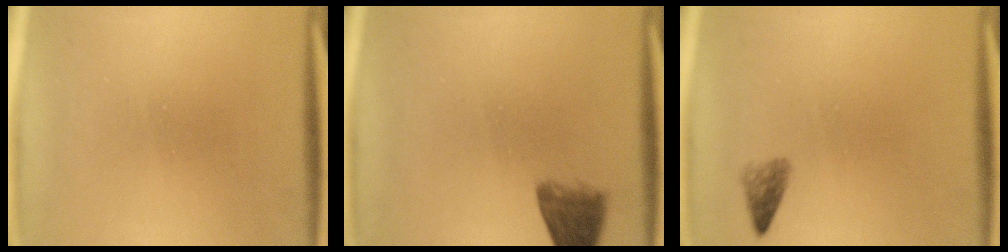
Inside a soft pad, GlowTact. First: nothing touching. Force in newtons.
{"total": 4.6}
{"total": 1.7}